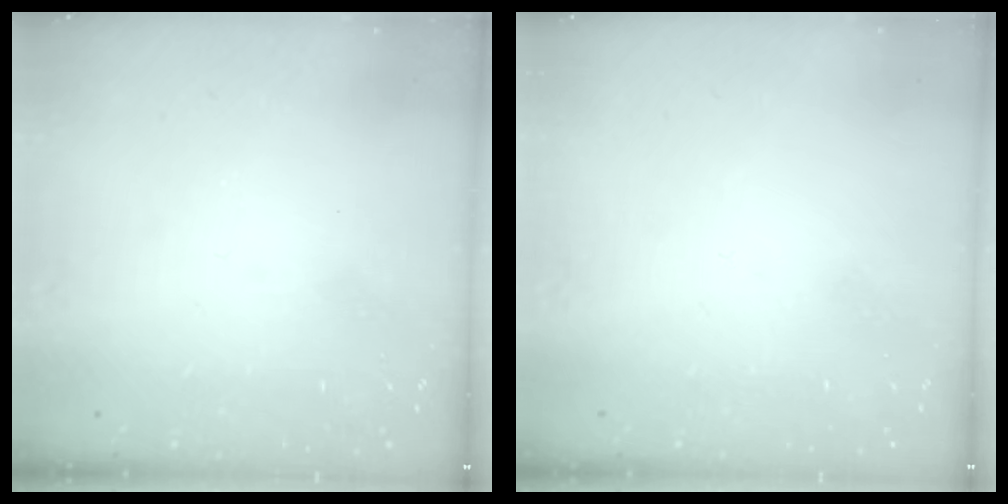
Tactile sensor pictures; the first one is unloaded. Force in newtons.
{"total": 1.5, "press": 1.5, "slide": 0.1}